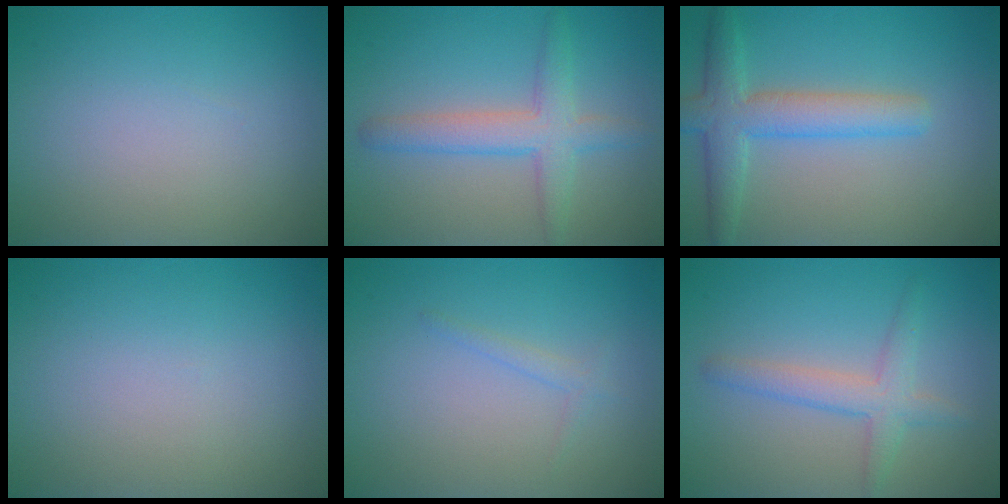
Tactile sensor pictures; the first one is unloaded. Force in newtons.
{"total": 3.8, "press": 3.8, "slide": 0.3}
{"total": 4.5, "press": 4.5, "slide": 0.2}
{"total": 0.0}
{"total": 1.0, "press": 1.0, "slide": 0.1}
{"total": 2.8, "press": 2.8, "slide": 0.2}